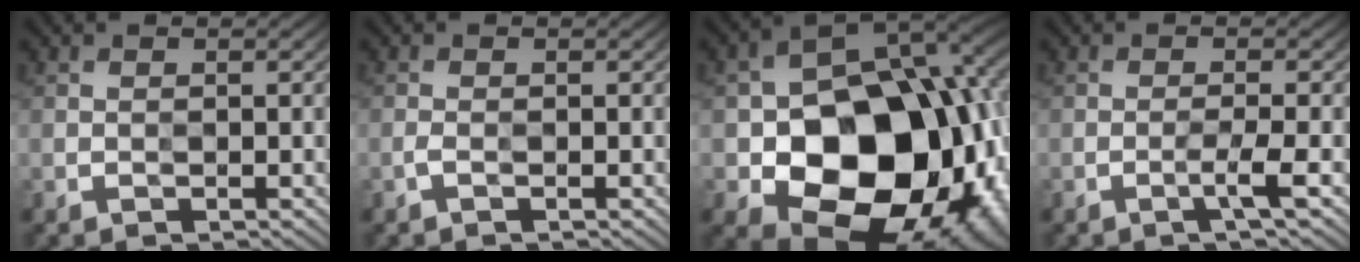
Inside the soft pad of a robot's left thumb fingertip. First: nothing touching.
{"total": 0.8, "force": [-0.7, 0.0, 0.4], "torque": [-0.014, 0.000, -0.014]}
{"total": 20.0, "force": [-4.9, 14.6, 12.7], "torque": [-0.202, -0.041, -0.056]}
{"total": 1.8, "force": [-1.3, -0.5, 1.2], "torque": [-0.020, 0.012, -0.032]}